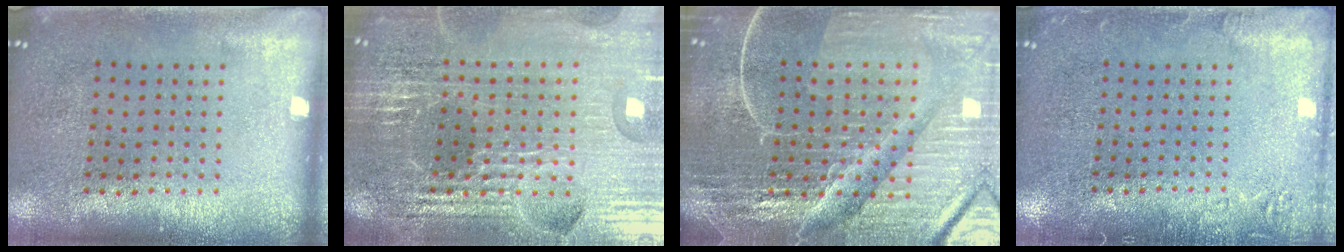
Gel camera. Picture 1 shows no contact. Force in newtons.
{"total": 5.8, "press": 5.2, "slide": 2.5}
{"total": 7.0, "press": 6.1, "slide": 3.4}
{"total": 1.8, "press": 1.7, "slide": 0.4}